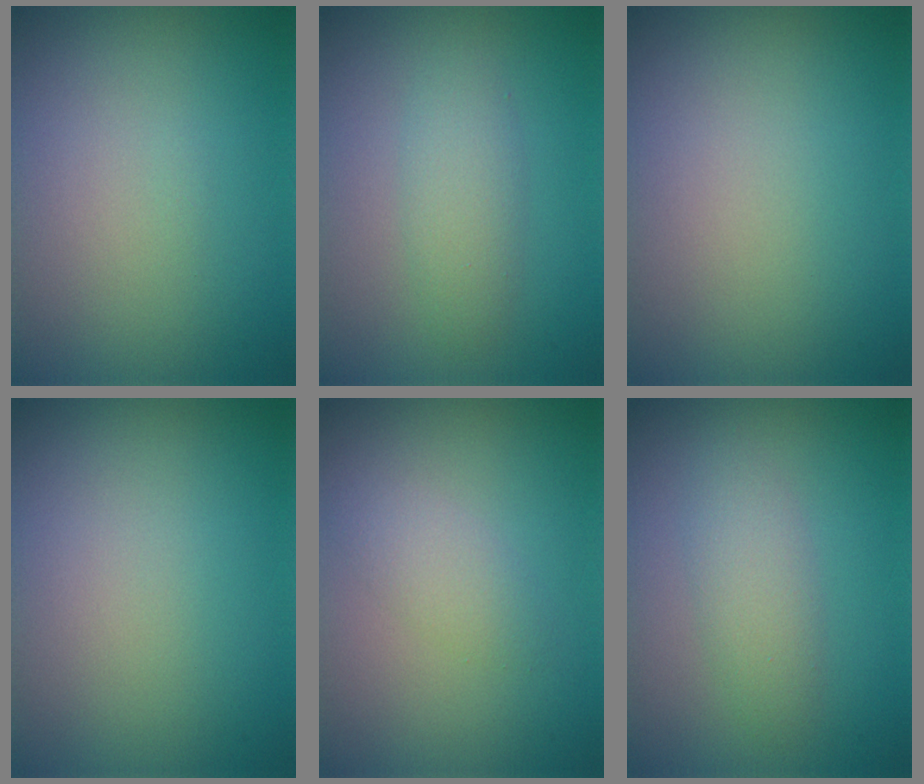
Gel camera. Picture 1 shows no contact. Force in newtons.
{"total": 2.3, "press": 2.3, "slide": 0.1}
{"total": 0.0}
{"total": 0.0}
{"total": 1.8, "press": 1.8, "slide": 0.0}
{"total": 2.4, "press": 2.4, "slide": 0.1}